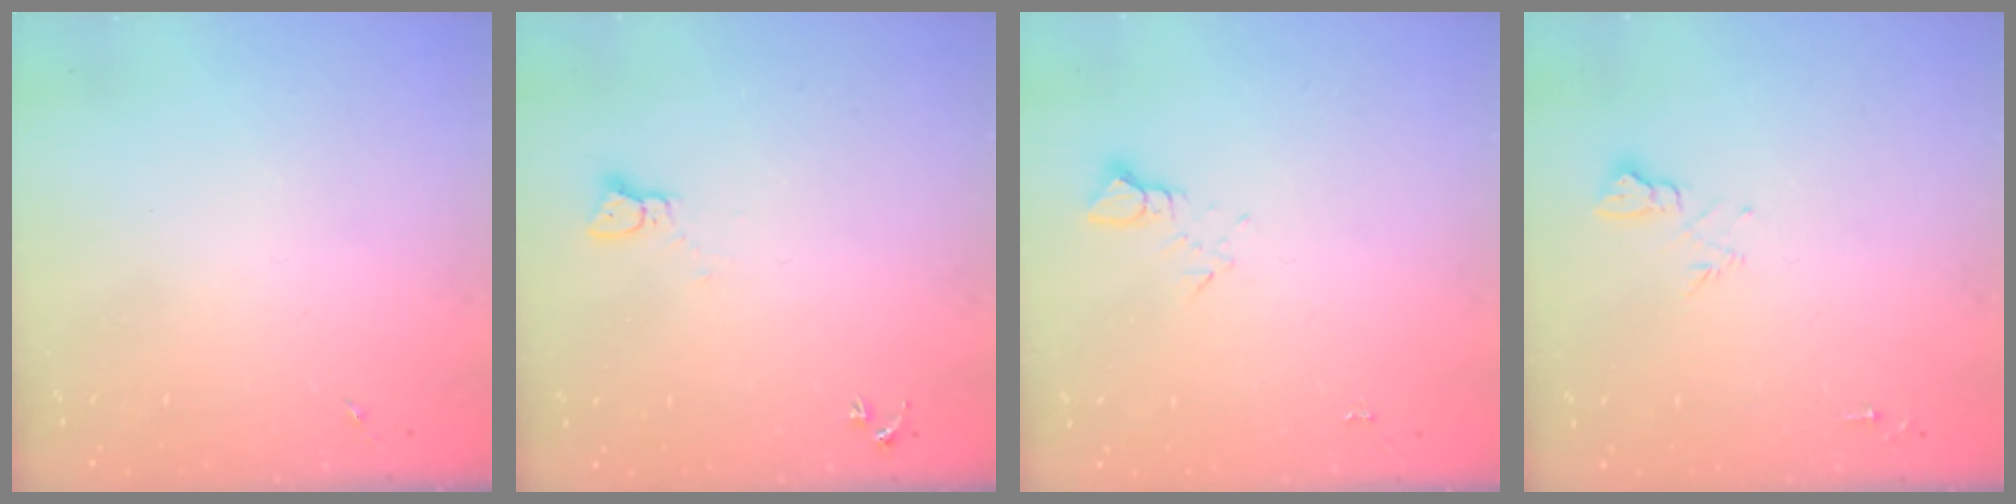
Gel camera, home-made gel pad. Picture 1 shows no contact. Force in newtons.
{"total": 2.3, "press": 2.3, "slide": 0.3}
{"total": 2.7, "press": 2.7, "slide": 0.2}
{"total": 7.1, "press": 7.1, "slide": 0.8}